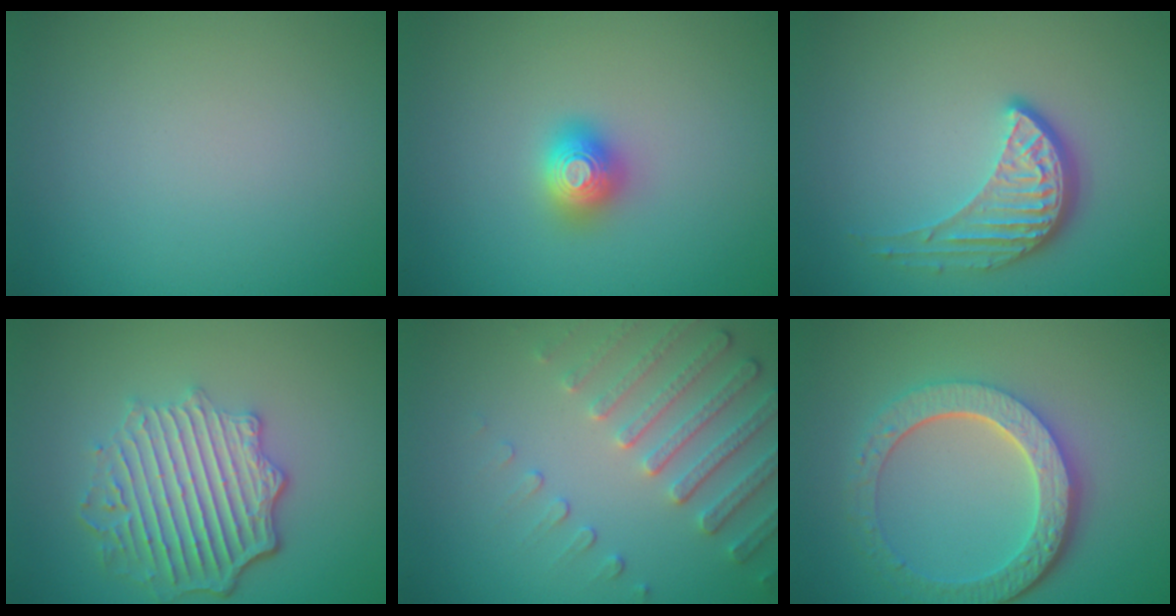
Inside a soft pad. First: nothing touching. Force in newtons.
{"total": 2.0, "press": 2.0, "slide": 0.1}
{"total": 3.9, "press": 3.0, "slide": 2.5}
{"total": 6.0, "press": 4.6, "slide": 3.8}
{"total": 4.9, "press": 3.6, "slide": 3.3}
{"total": 6.3, "press": 4.6, "slide": 4.2}